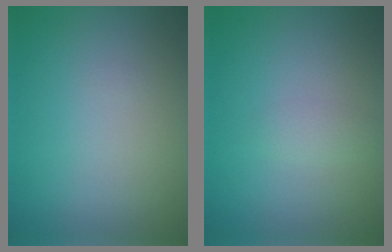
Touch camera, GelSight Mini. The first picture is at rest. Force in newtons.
{"total": 0.8, "press": 0.8, "slide": 0.1}